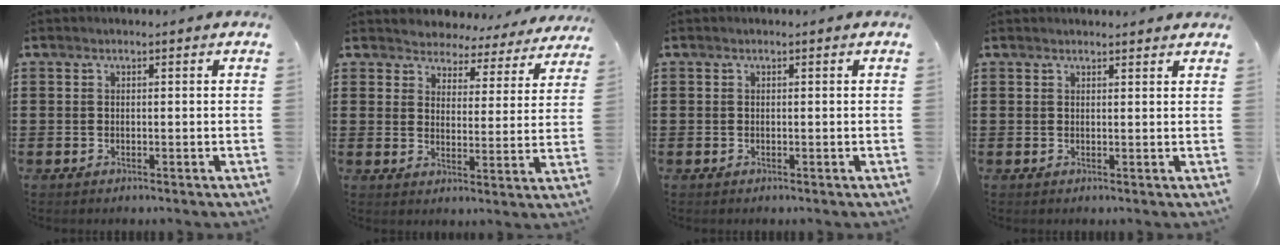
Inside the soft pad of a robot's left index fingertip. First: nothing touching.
{"total": 4.1, "force": [4.0, 0.8, -0.5], "torque": [-0.016, -0.030, 0.065]}
{"total": 0.0}
{"total": 1.3, "force": [1.3, 0.1, 0.2], "torque": [-0.007, 0.001, 0.025]}